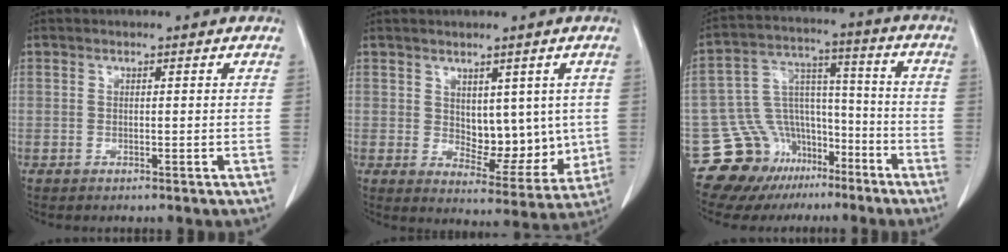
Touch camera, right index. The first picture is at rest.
{"total": 8.9, "force": [1.3, 5.3, 7.1], "torque": [-0.081, -0.006, 0.036]}
{"total": 14.9, "force": [-9.6, 10.8, 3.9], "torque": [-0.070, 0.083, -0.146]}